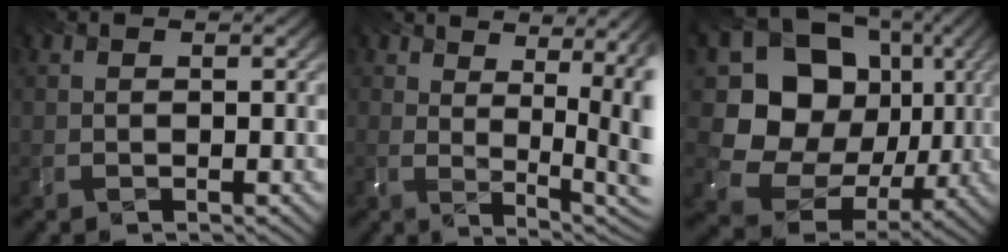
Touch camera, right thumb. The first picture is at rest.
{"total": 7.5, "force": [1.3, 2.8, 6.9], "torque": [-0.126, 0.005, 0.053]}
{"total": 14.0, "force": [-0.4, 12.8, 5.6], "torque": [-0.166, -0.019, 0.008]}